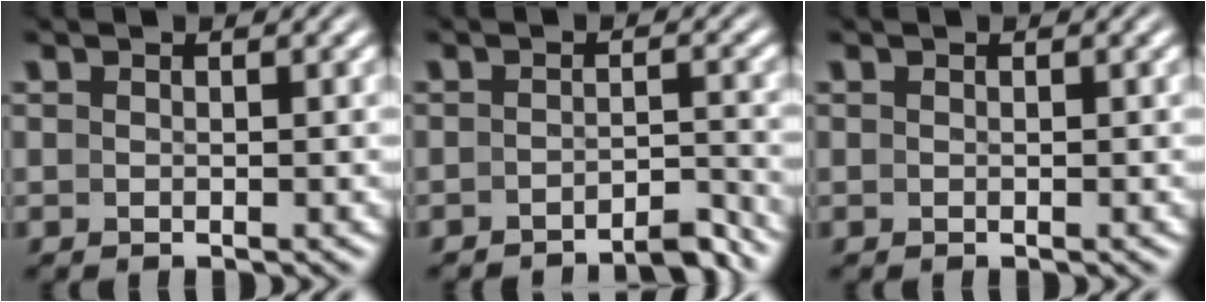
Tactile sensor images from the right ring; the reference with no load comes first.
{"total": 3.2, "force": [-3.1, 0.2, 0.8], "torque": [-0.010, -0.008, -0.054]}
{"total": 1.3, "force": [-0.2, -1.2, -0.5], "torque": [0.019, -0.011, 0.008]}